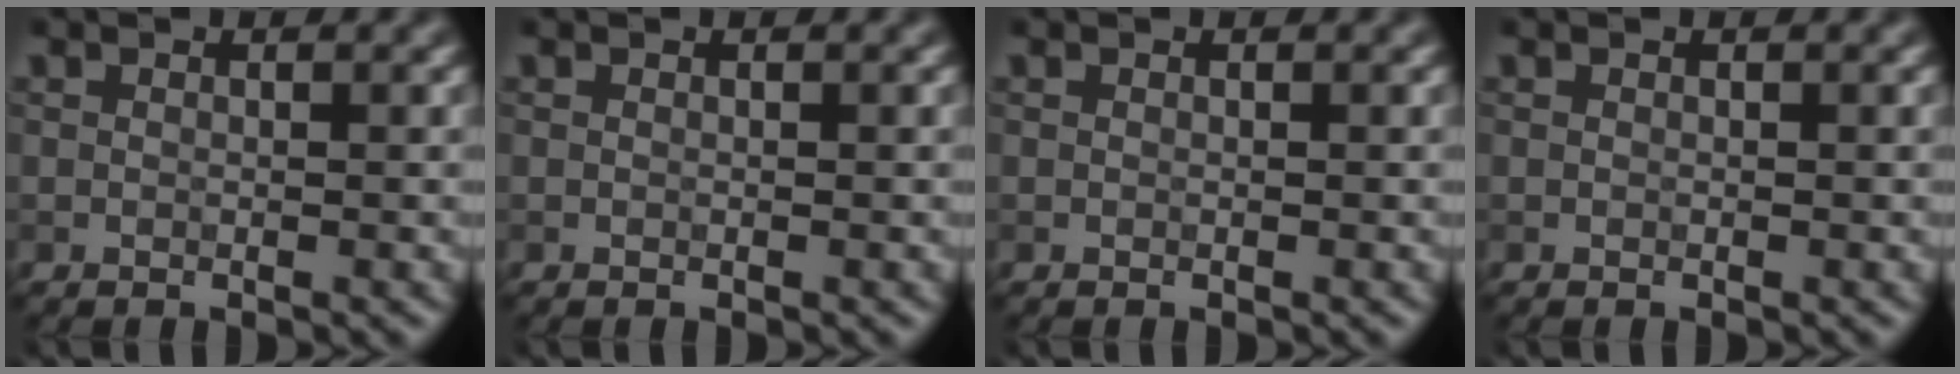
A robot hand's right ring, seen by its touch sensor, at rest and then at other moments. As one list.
[{"total": 0.0}, {"total": 0.0}, {"total": 0.0}]